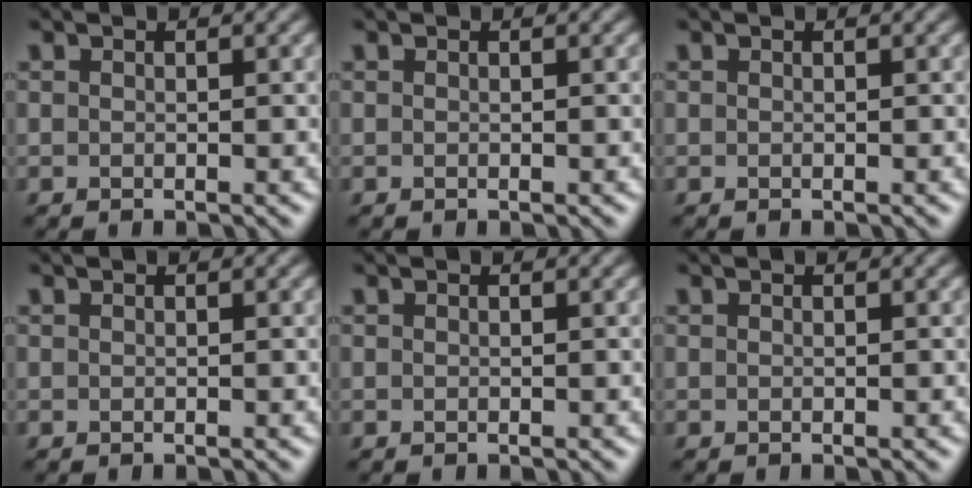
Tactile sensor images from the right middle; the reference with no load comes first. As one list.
[{"total": 0.0}, {"total": 0.0}, {"total": 0.0}, {"total": 0.0}, {"total": 0.0}]